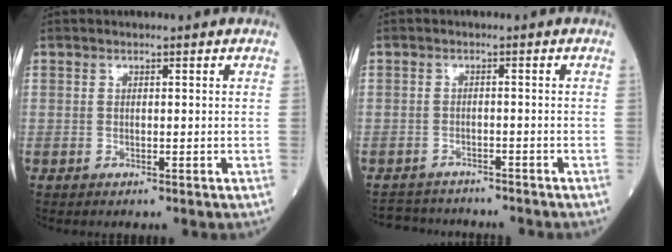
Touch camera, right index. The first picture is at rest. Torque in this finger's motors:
{"motor_torque": [-1.76, -0.38, -1.05, -0.21]}